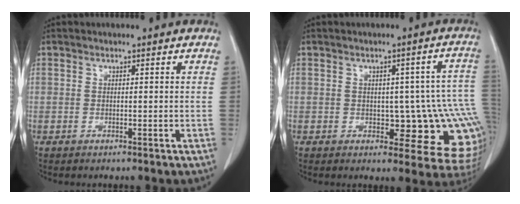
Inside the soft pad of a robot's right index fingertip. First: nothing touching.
{"total": 12.4, "force": [-2.3, 5.3, 11.0], "torque": [-0.076, 0.026, -0.018]}